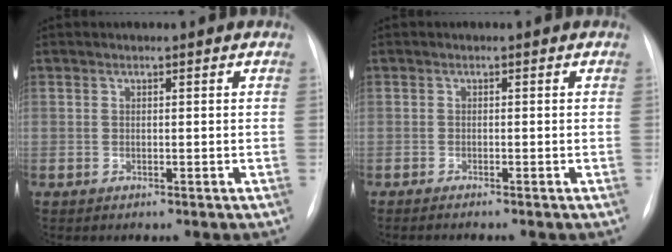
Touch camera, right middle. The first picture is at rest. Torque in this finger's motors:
{"motor_torque": [0.62, -0.88, -0.01, 0.00]}